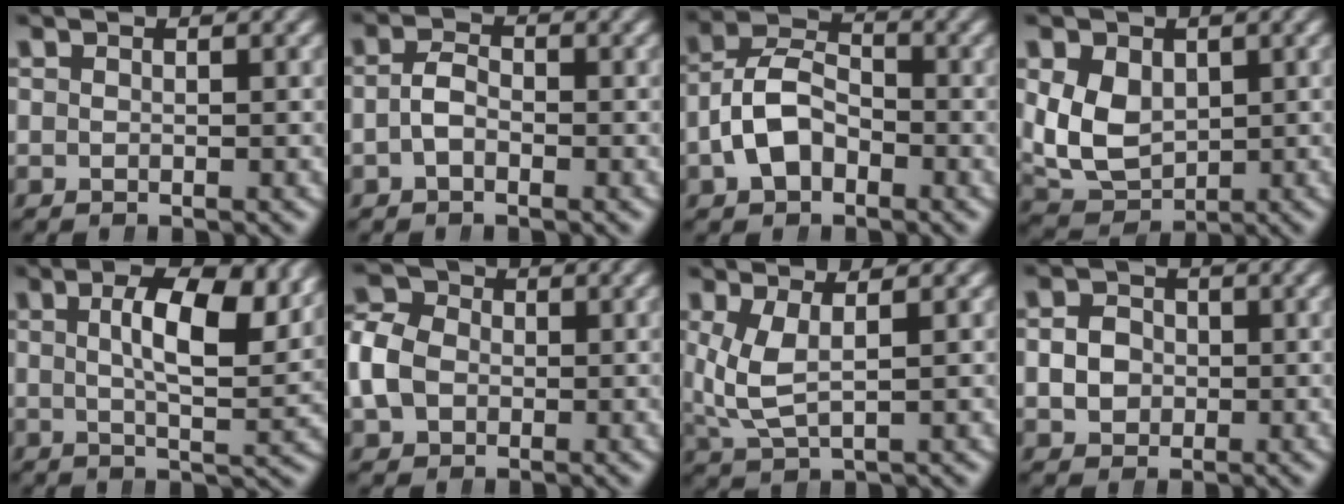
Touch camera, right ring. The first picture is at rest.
{"total": 2.2, "force": [-0.8, 1.5, 1.5], "torque": [-0.040, -0.006, -0.014]}
{"total": 6.1, "force": [-1.4, 4.7, 3.6], "torque": [-0.075, -0.014, -0.022]}
{"total": 8.1, "force": [-0.4, 6.9, 4.2], "torque": [-0.105, -0.039, 0.013]}
{"total": 6.9, "force": [2.6, 2.3, 6.0], "torque": [-0.082, 0.002, 0.034]}
{"total": 5.7, "force": [0.1, 5.0, 2.7], "torque": [-0.065, 0.001, -0.002]}
{"total": 4.5, "force": [0.4, 3.0, 3.4], "torque": [-0.096, -0.017, 0.022]}
{"total": 3.0, "force": [-0.4, 2.7, 1.3], "torque": [-0.022, -0.011, -0.001]}